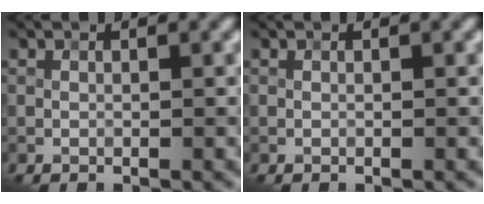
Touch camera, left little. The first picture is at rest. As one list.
[{"total": 0.0}]